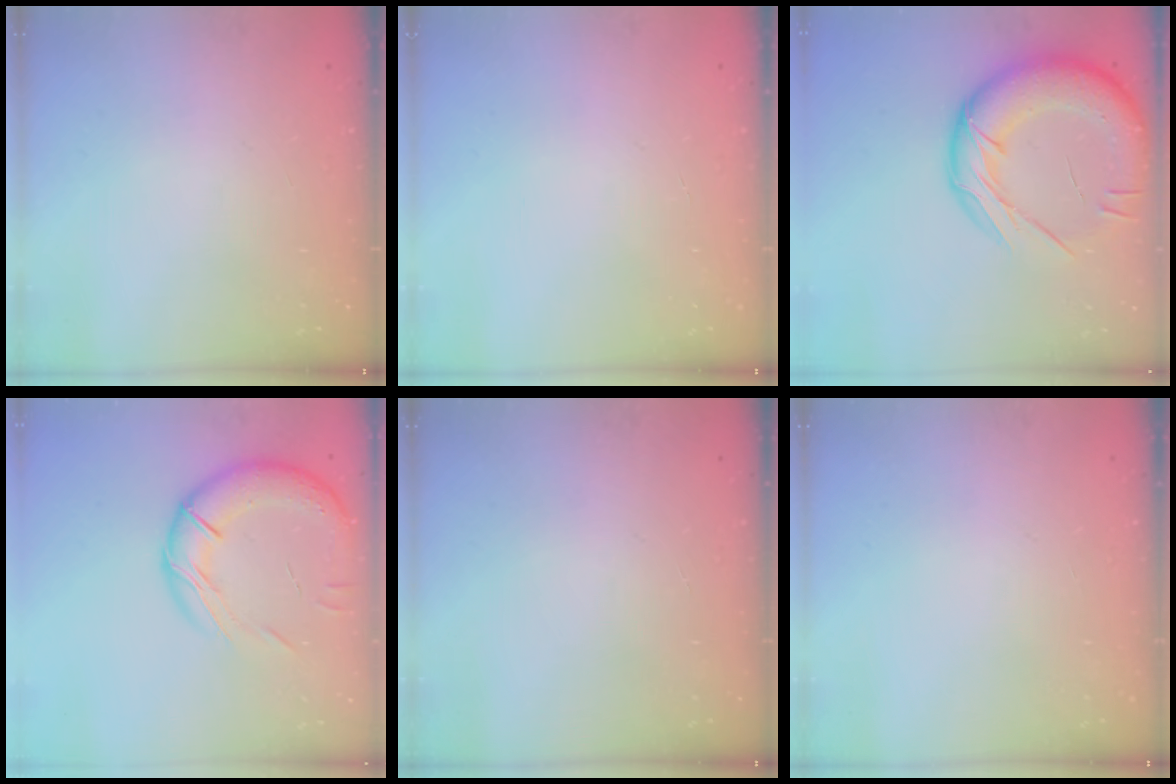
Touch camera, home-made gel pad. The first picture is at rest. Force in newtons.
{"total": 0.0}
{"total": 24.5, "press": 24.0, "slide": 4.6}
{"total": 18.2, "press": 17.9, "slide": 3.6}
{"total": 0.0}
{"total": 0.0}